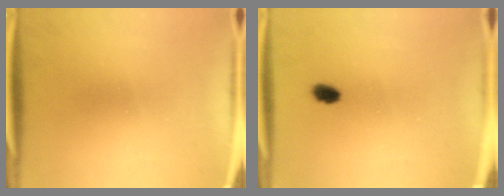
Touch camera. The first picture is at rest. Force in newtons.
{"total": 2.3}